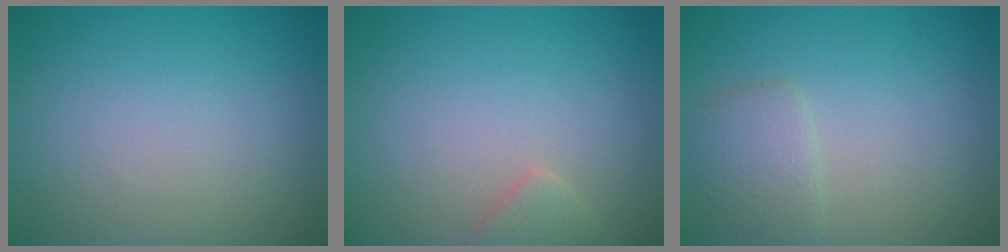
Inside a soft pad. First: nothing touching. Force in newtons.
{"total": 1.6, "press": 1.6, "slide": 0.1}
{"total": 2.2, "press": 2.2, "slide": 0.1}